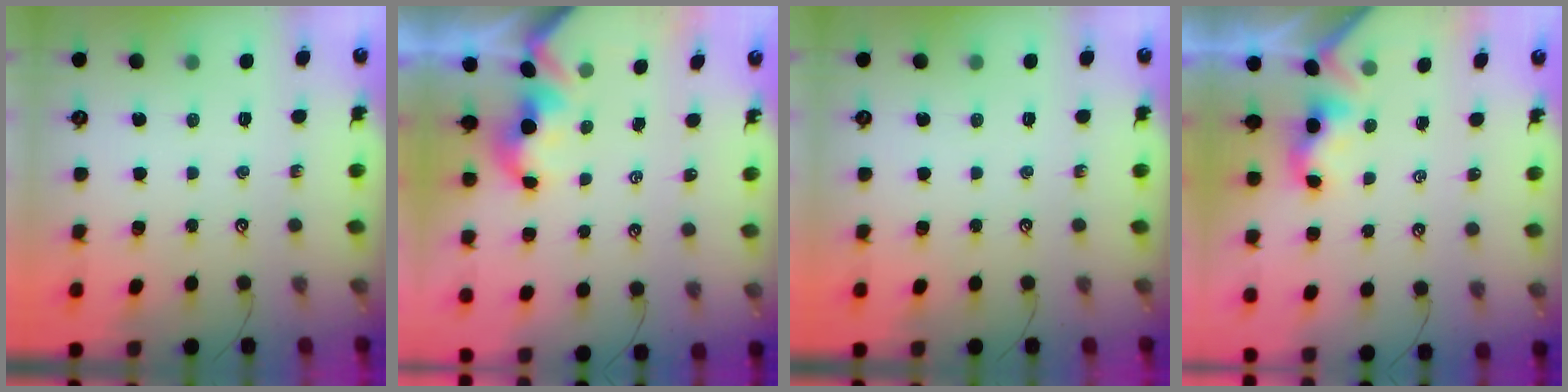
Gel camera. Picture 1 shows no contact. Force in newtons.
{"total": 1.6, "press": 1.6, "slide": 0.2}
{"total": 0.0}
{"total": 1.1, "press": 1.0, "slide": 0.4}